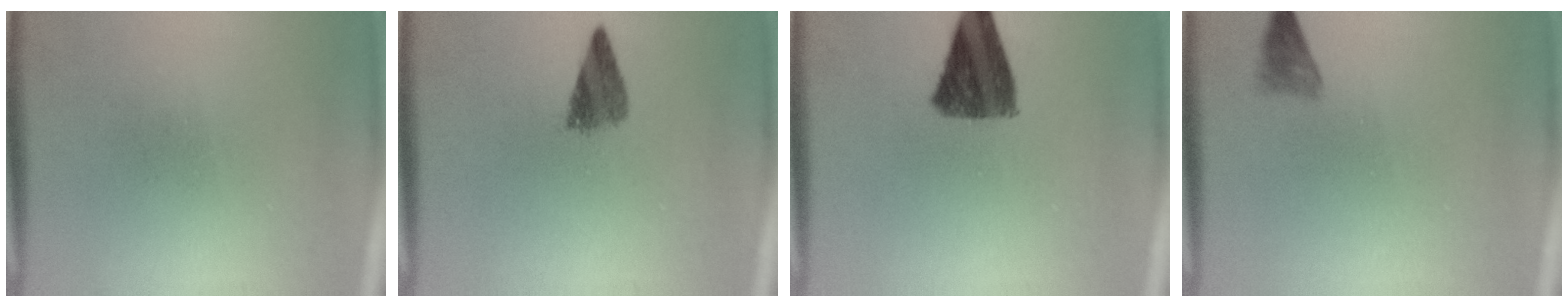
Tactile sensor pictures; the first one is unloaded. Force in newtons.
{"total": 3.9}
{"total": 10.3}
{"total": 1.9}